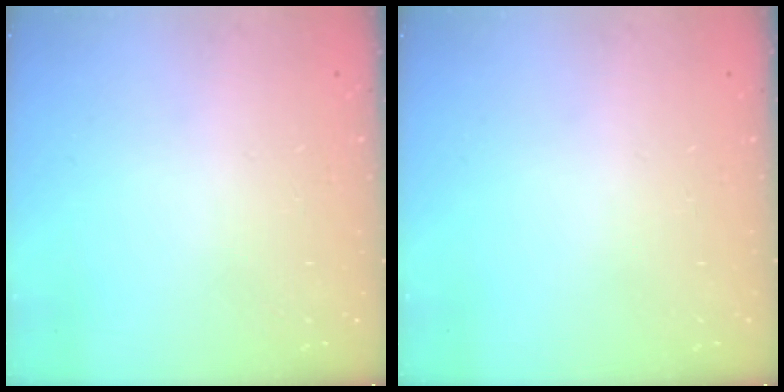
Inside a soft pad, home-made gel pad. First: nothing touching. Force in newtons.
{"total": 0.0}